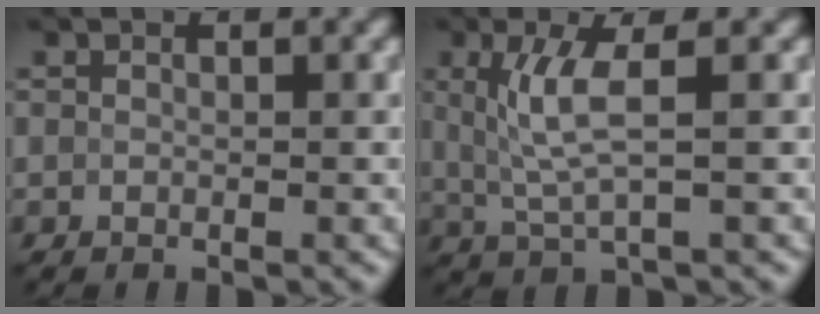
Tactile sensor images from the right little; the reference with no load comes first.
{"total": 4.0, "force": [0.8, 0.8, 3.9], "torque": [-0.086, -0.001, 0.019]}